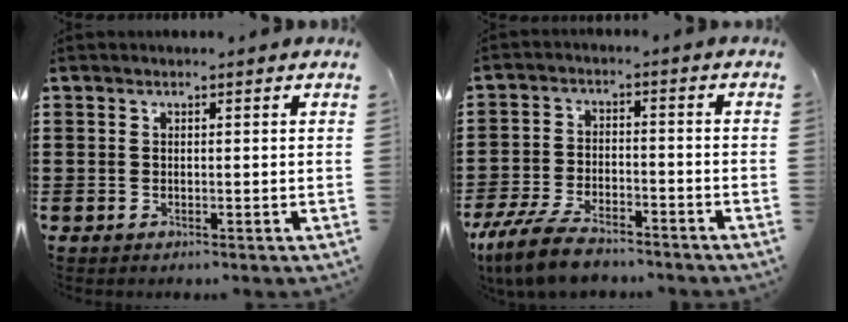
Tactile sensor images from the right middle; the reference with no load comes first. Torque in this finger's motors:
{"motor_torque": [1.93, -0.20, 0.72, 0.17]}